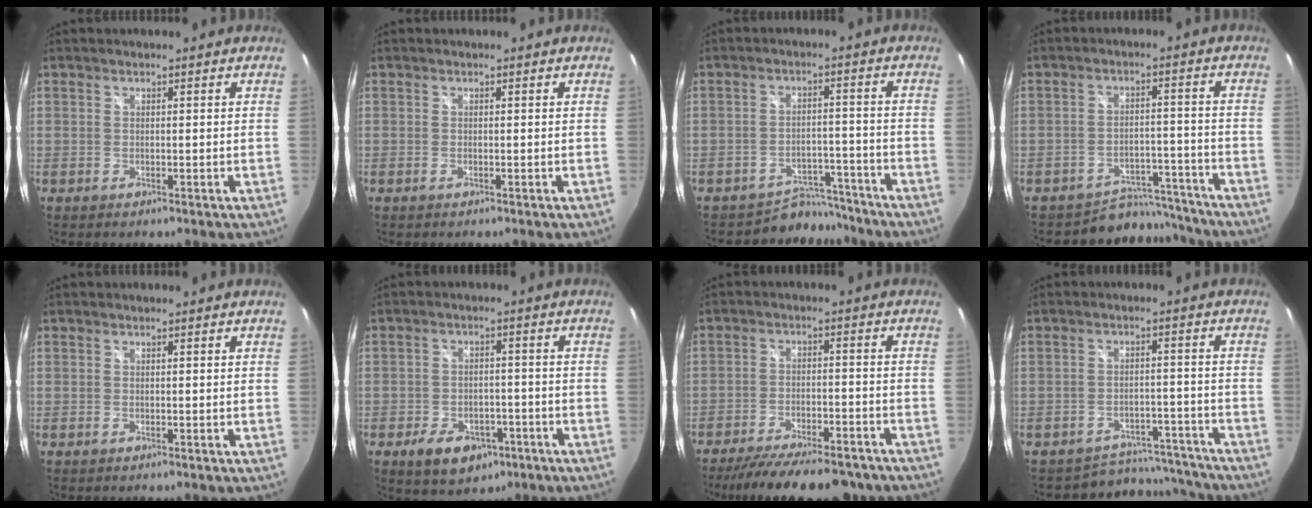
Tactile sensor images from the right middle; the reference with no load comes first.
{"total": 0.0}
{"total": 6.8, "force": [-6.3, 2.7, -0.4], "torque": [0.003, 0.020, -0.094]}
{"total": 8.8, "force": [-8.2, 3.2, -0.2], "torque": [-0.001, 0.029, -0.115]}
{"total": 0.0}
{"total": 9.2, "force": [-5.1, 6.0, 4.8], "torque": [-0.109, 0.003, -0.064]}
{"total": 19.3, "force": [-16.1, 5.5, 9.2], "torque": [-0.176, -0.023, -0.224]}
{"total": 11.4, "force": [-10.6, 4.1, 0.7], "torque": [-0.016, 0.033, -0.135]}